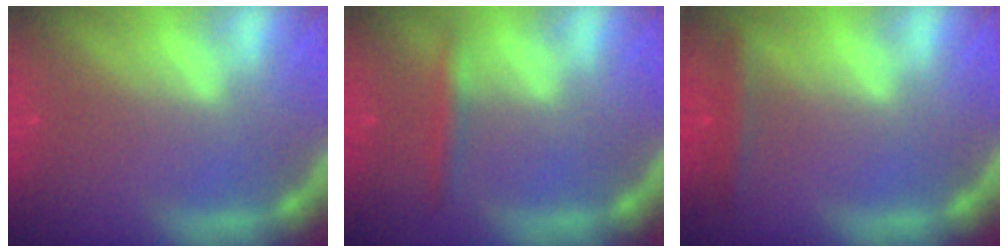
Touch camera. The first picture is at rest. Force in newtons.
{"total": 1.9}
{"total": 1.9}